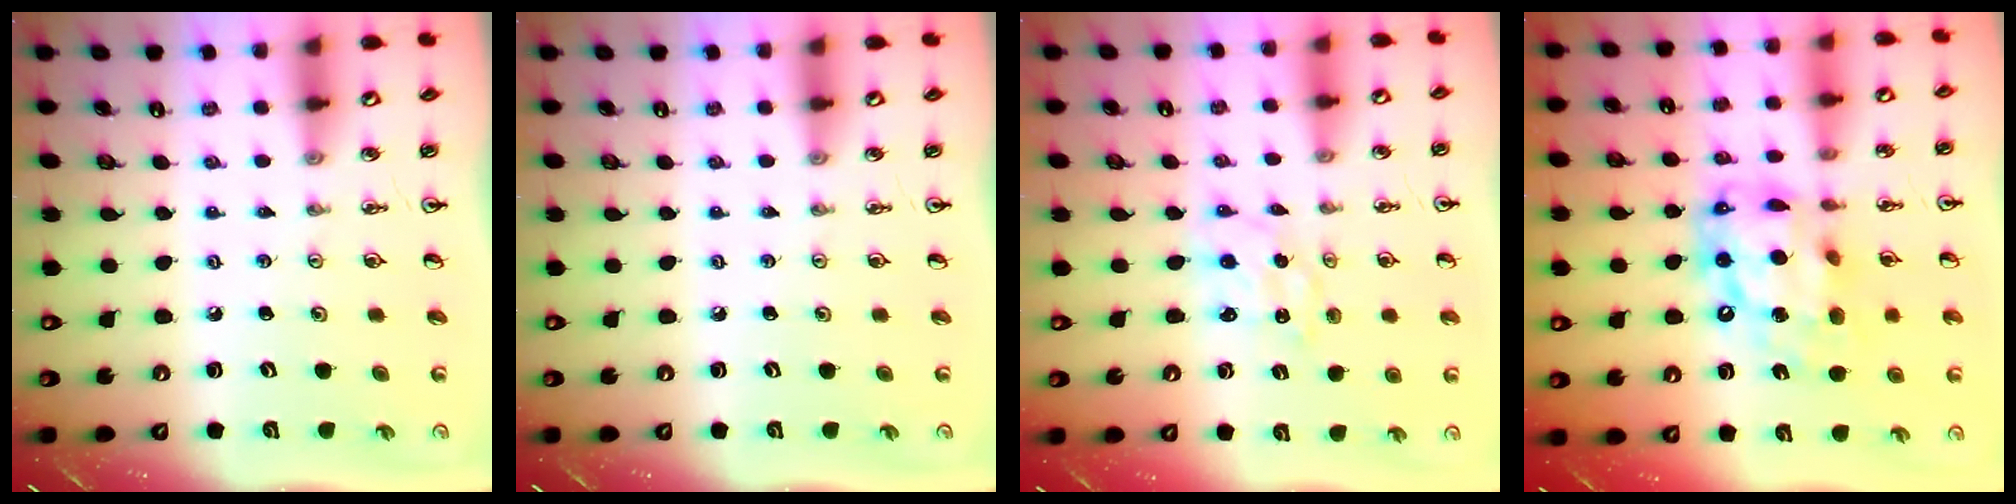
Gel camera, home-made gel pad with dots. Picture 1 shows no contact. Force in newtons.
{"total": 0.0}
{"total": 1.4, "press": 1.4, "slide": 0.1}
{"total": 16.3, "press": 16.2, "slide": 1.2}